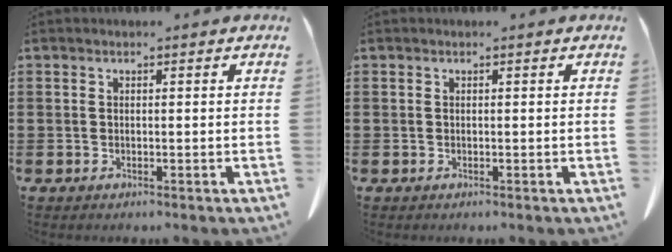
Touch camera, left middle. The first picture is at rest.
{"total": 0.0}